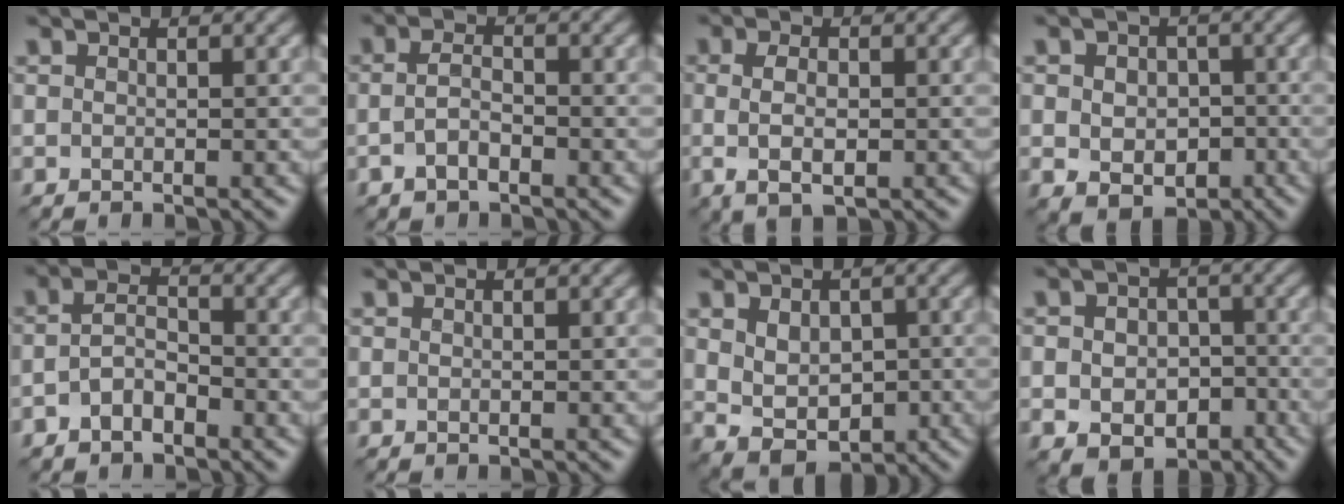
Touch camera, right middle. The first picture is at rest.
{"total": 1.9, "force": [-0.9, 0.7, 1.4], "torque": [-0.034, 0.005, -0.020]}
{"total": 2.9, "force": [-0.2, 1.4, 2.5], "torque": [-0.059, -0.001, 0.004]}
{"total": 5.3, "force": [-1.2, 4.2, 2.9], "torque": [-0.028, -0.013, -0.018]}
{"total": 2.7, "force": [-1.5, 1.2, 1.8], "torque": [-0.038, 0.009, -0.031]}
{"total": 0.0}
{"total": 3.8, "force": [-0.2, 2.8, 2.6], "torque": [-0.047, -0.004, 0.004]}
{"total": 6.6, "force": [-2.6, 5.0, 3.4], "torque": [-0.032, -0.023, -0.039]}